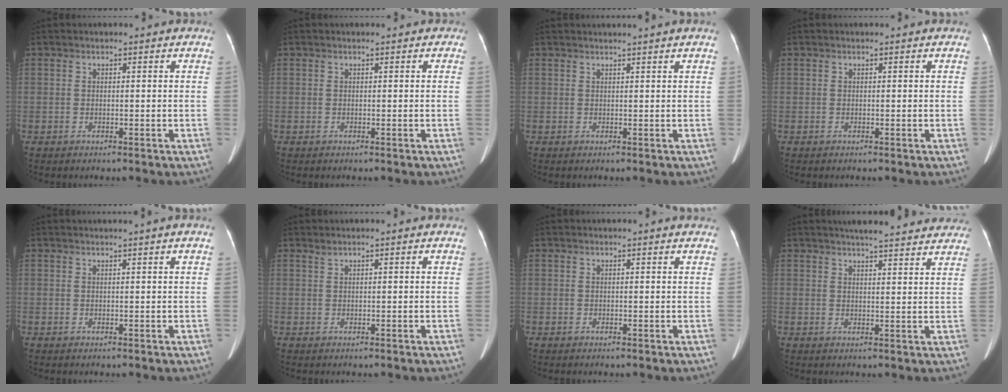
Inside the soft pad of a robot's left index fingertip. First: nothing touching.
{"total": 0.0}
{"total": 2.4, "force": [2.1, -0.8, 1.0], "torque": [-0.016, 0.011, 0.035]}
{"total": 0.0}
{"total": 1.6, "force": [1.2, -0.5, 1.0], "torque": [-0.017, 0.005, 0.026]}
{"total": 0.5, "force": [0.5, -0.1, 0.2], "torque": [-0.010, 0.006, 0.016]}
{"total": 1.8, "force": [1.7, -0.1, 0.6], "torque": [-0.014, 0.011, 0.017]}
{"total": 15.1, "force": [13.6, 2.2, 6.1], "torque": [-0.070, 0.023, 0.161]}